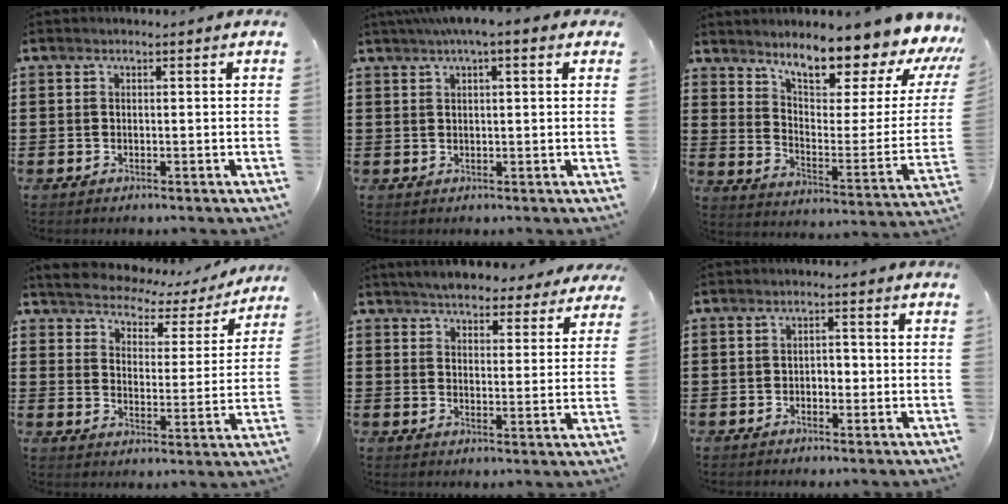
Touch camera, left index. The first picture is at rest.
{"total": 3.3, "force": [1.9, 0.6, 2.6], "torque": [-0.054, 0.006, 0.033]}
{"total": 10.0, "force": [8.9, 1.4, 4.3], "torque": [-0.084, -0.082, 0.147]}
{"total": 3.0, "force": [3.0, 0.4, -0.1], "torque": [-0.023, -0.031, 0.041]}
{"total": 5.1, "force": [4.9, 0.7, 0.8], "torque": [-0.037, -0.014, 0.090]}
{"total": 1.8, "force": [-0.7, 1.2, 1.2], "torque": [-0.027, 0.005, -0.017]}